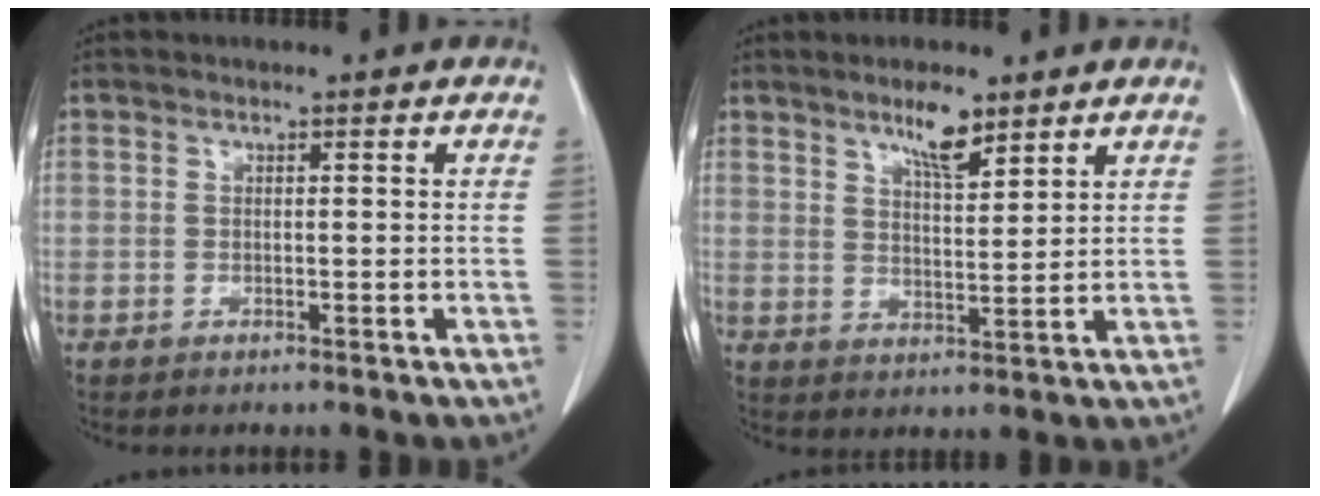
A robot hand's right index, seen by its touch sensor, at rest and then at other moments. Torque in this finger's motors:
{"motor_torque": [0.03, 0.29, 0.10, 0.03]}